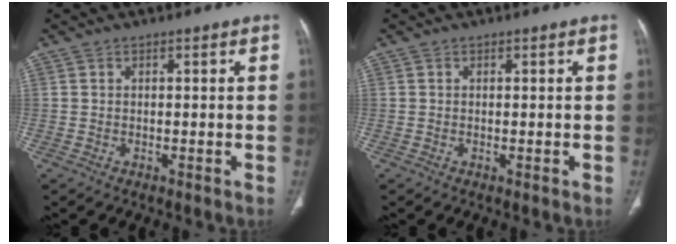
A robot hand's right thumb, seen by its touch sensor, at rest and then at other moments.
{"total": 0.0}